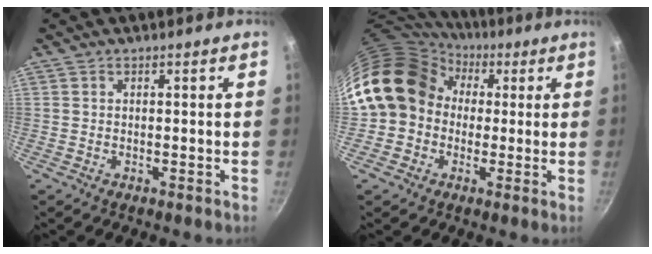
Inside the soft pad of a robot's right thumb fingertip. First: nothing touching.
{"total": 15.2, "force": [1.6, 13.1, 7.5], "torque": [-0.102, 0.038, 0.014]}